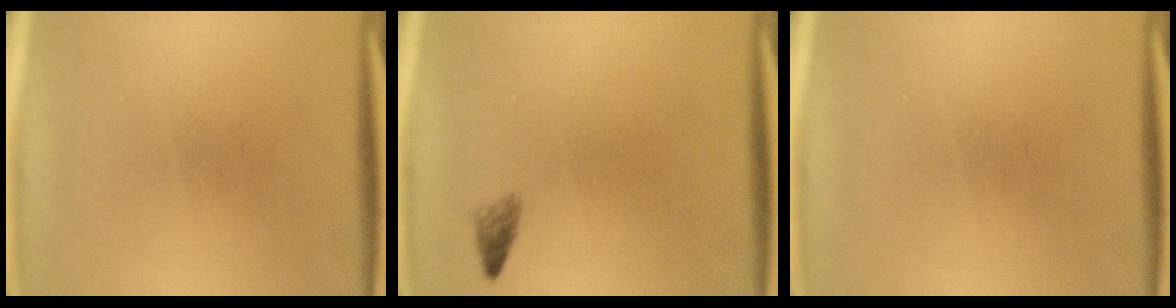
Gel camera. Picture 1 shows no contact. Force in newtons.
{"total": 1.1}
{"total": 0.0}